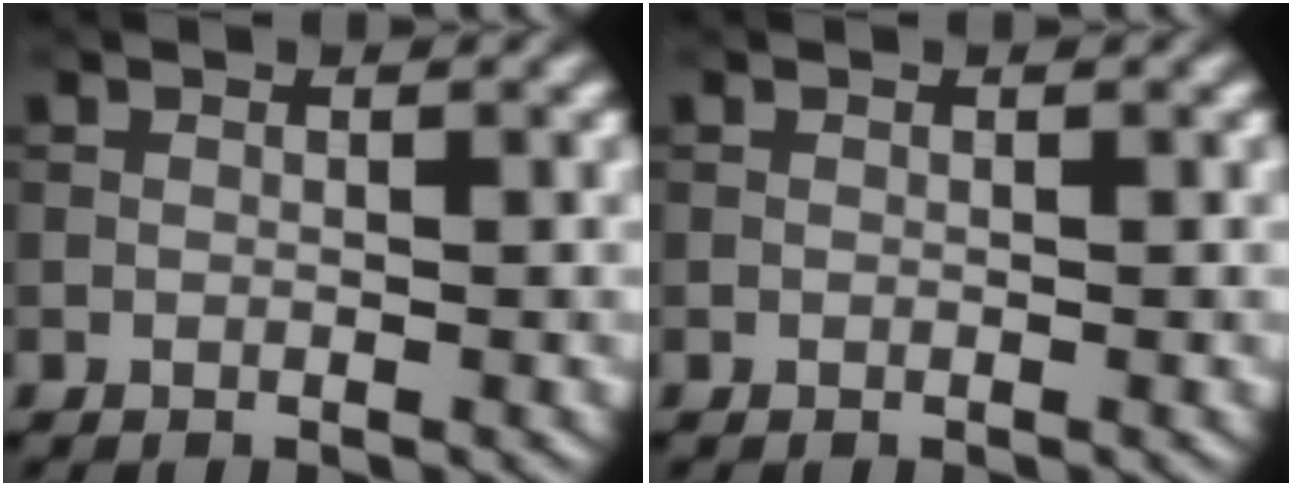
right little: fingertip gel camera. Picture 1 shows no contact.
{"total": 0.0}